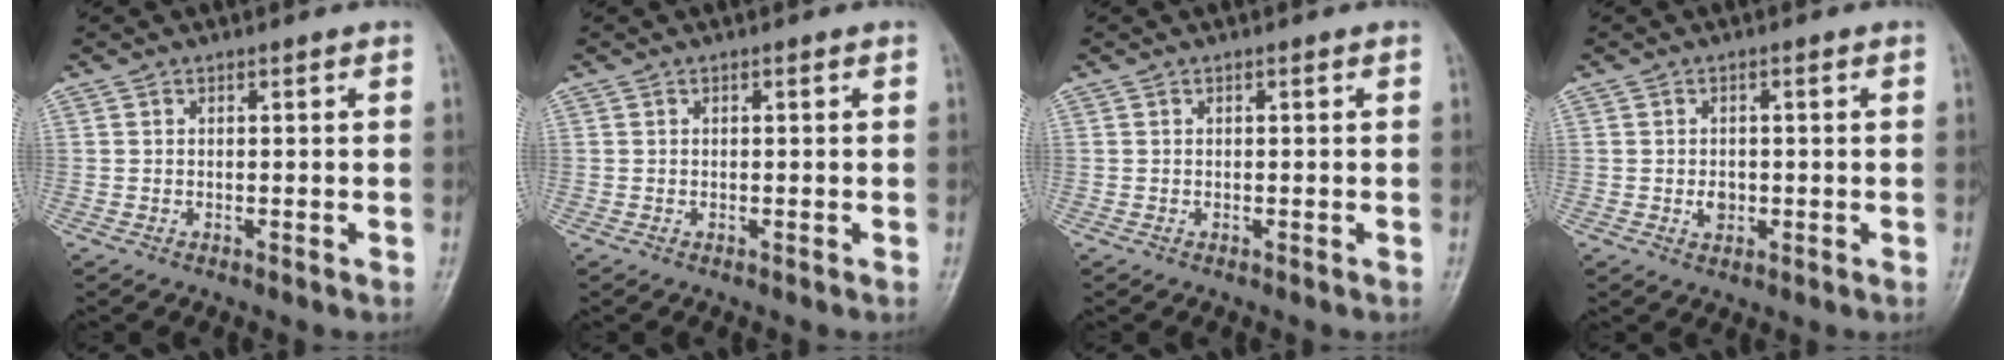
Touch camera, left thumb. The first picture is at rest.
{"total": 0.0}
{"total": 0.0}
{"total": 2.4, "force": [-0.4, 1.9, 1.5], "torque": [-0.014, 0.001, -0.004]}